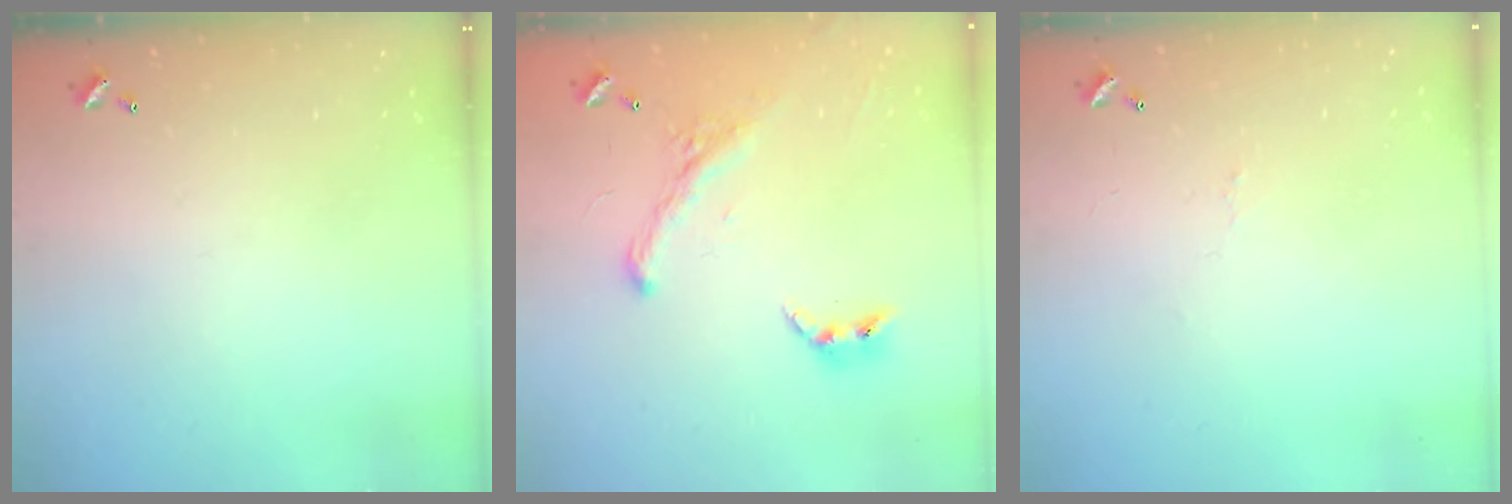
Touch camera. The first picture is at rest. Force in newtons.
{"total": 2.6, "press": 2.3, "slide": 1.3}
{"total": 1.6, "press": 1.5, "slide": 0.5}